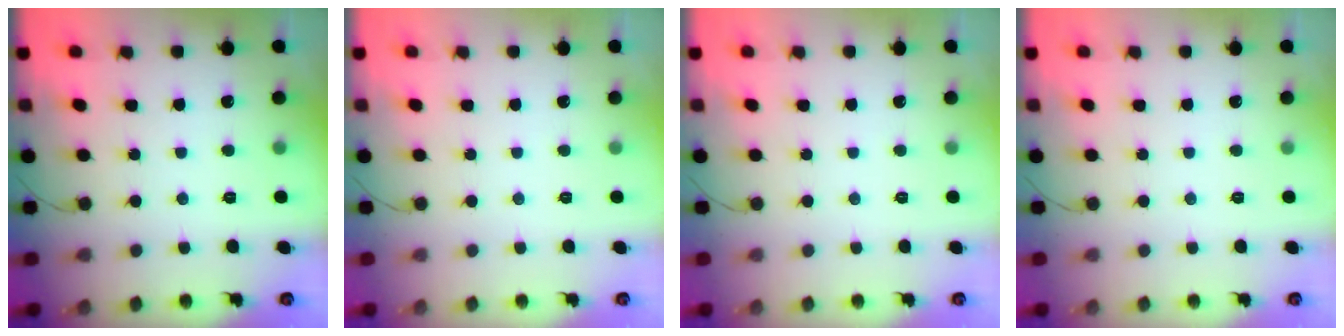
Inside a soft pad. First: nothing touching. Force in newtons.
{"total": 0.0}
{"total": 0.0}
{"total": 0.0}